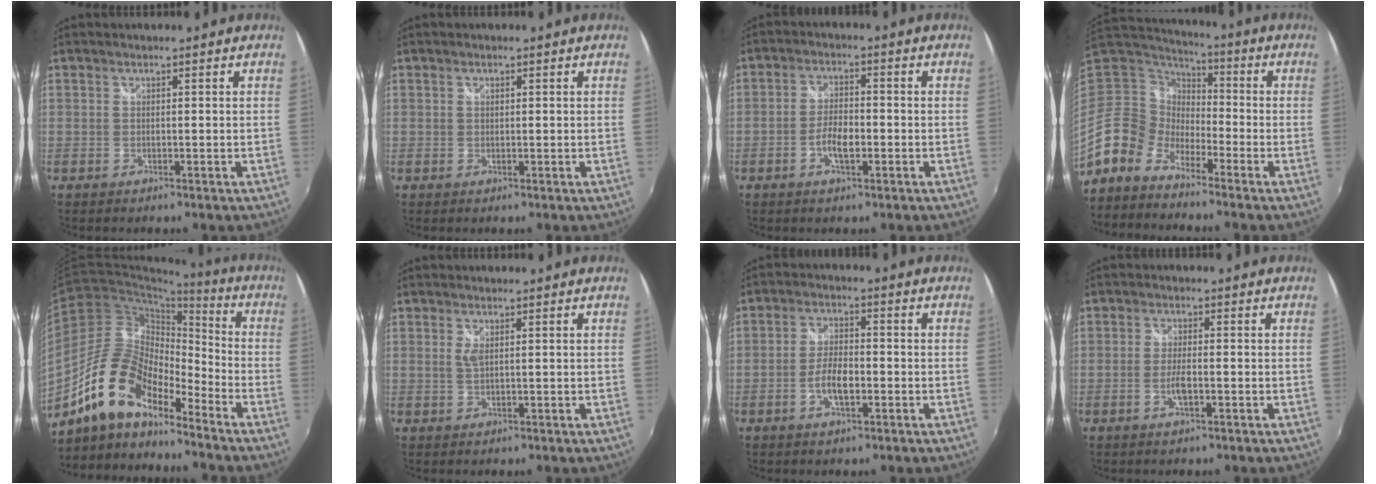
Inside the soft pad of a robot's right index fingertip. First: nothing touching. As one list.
[{"total": 0.6, "force": [0.2, 0.4, 0.4], "torque": [-0.006, 0.001, 0.003]}, {"total": 4.8, "force": [-1.8, 1.9, 4.1], "torque": [-0.085, 0.004, -0.032]}, {"total": 12.1, "force": [-8.9, 7.2, 3.8], "torque": [-0.087, 0.010, -0.185]}, {"total": 14.7, "force": [-11.2, 5.5, 7.9], "torque": [-0.149, 0.009, -0.224]}, {"total": 1.5, "force": [0.5, 0.4, 1.4], "torque": [-0.026, -0.001, 0.008]}, {"total": 5.4, "force": [-1.9, 2.1, 4.6], "torque": [-0.095, 0.003, -0.034]}, {"total": 3.0, "force": [-1.1, 0.6, 2.8], "torque": [-0.059, -0.003, -0.020]}]